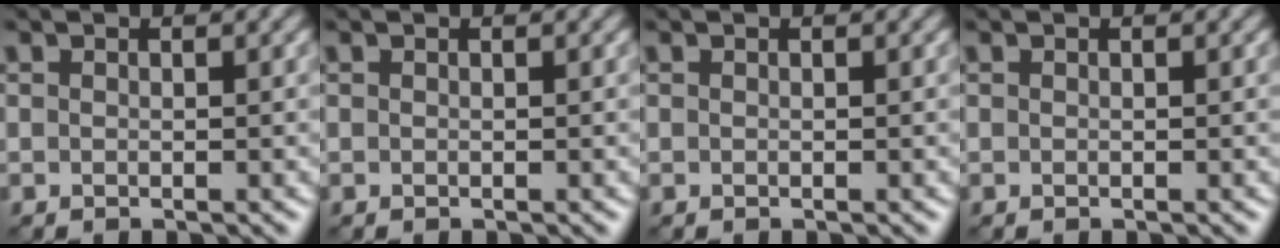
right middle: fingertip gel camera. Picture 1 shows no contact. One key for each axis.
{"total": 0.0}
{"total": 0.0}
{"total": 0.0}